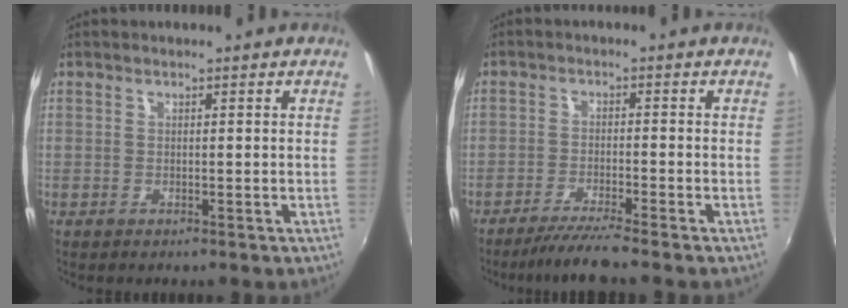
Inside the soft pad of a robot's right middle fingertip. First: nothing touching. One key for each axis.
{"total": 5.8, "fx": -5.1, "fy": -0.9, "fz": 2.7, "tx": -0.067, "ty": -0.011, "tz": -0.090}